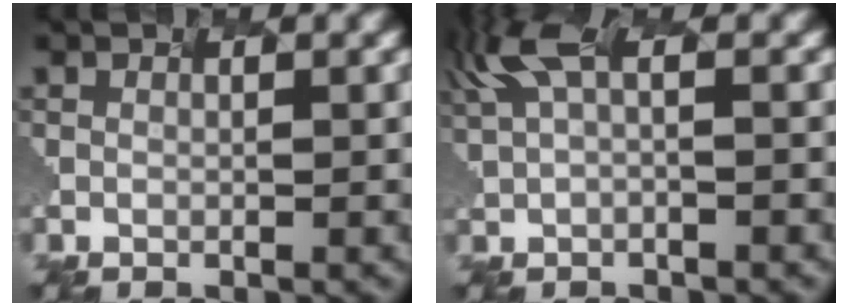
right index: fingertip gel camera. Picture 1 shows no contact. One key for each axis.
{"total": 3.7, "fx": 0.9, "fy": 0.6, "fz": 3.6, "tx": -0.087, "ty": 0.018, "tz": 0.050}